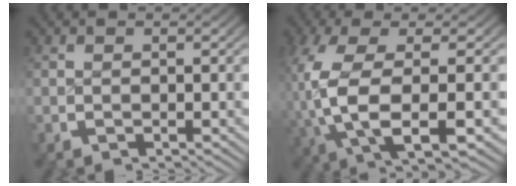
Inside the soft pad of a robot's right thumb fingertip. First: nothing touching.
{"total": 10.5, "force": [-1.0, 5.0, 9.2], "torque": [-0.220, -0.030, 0.008]}